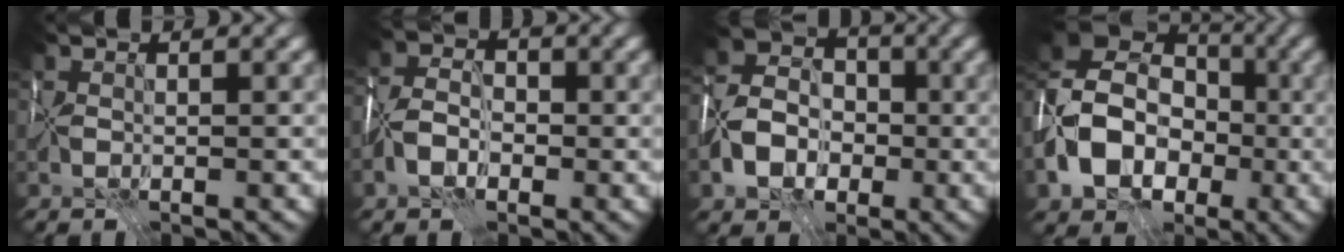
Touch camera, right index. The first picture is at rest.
{"total": 4.5, "force": [-1.9, 3.1, 2.6], "torque": [-0.057, 0.002, -0.047]}
{"total": 7.1, "force": [-2.2, 5.7, 3.7], "torque": [-0.083, 0.000, -0.057]}
{"total": 11.6, "force": [-2.6, 8.8, 7.1], "torque": [-0.141, 0.000, -0.064]}